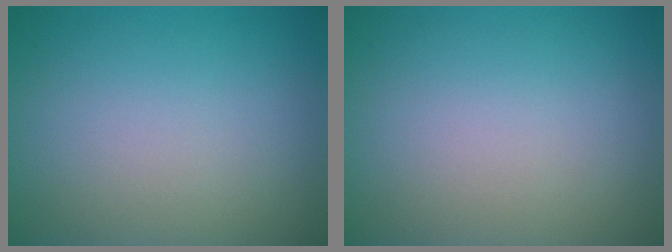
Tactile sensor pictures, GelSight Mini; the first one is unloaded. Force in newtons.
{"total": 0.0}